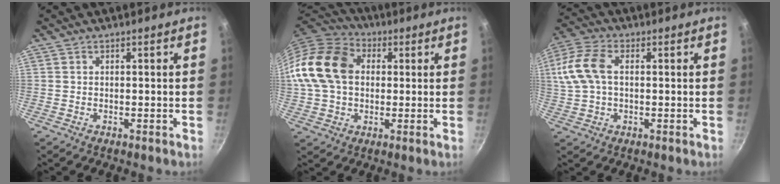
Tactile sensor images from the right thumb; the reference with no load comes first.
{"total": 16.1, "force": [2.1, 12.2, 10.3], "torque": [-0.175, 0.026, 0.023]}
{"total": 11.2, "force": [1.6, 6.9, 8.6], "torque": [-0.184, 0.021, 0.023]}